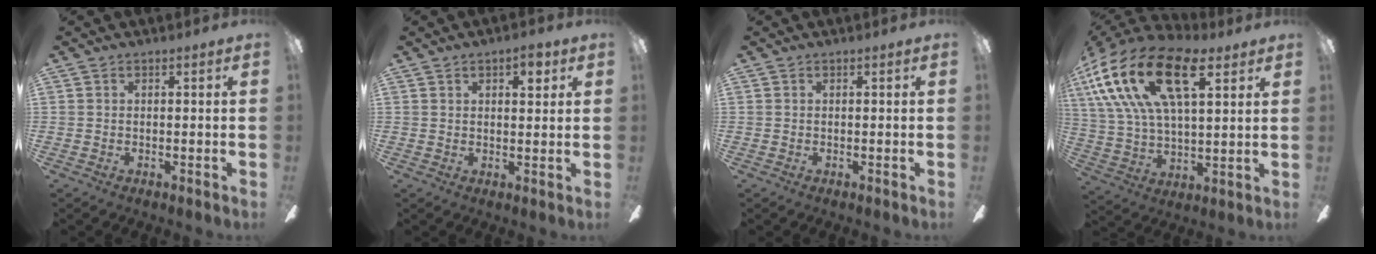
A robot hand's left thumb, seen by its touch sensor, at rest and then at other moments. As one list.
[{"total": 4.0, "force": [2.2, 1.8, 2.8], "torque": [-0.028, -0.006, 0.032]}, {"total": 0.0}, {"total": 24.2, "force": [11.0, 12.0, 17.9], "torque": [-0.358, -0.030, 0.185]}]